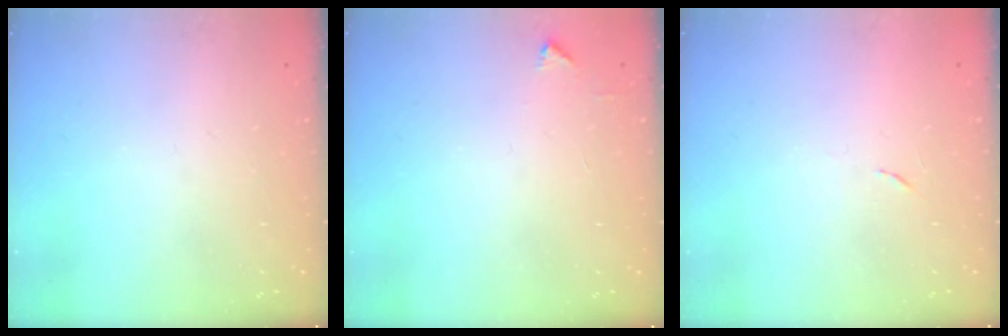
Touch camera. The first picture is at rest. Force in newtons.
{"total": 2.1, "press": 2.1, "slide": 0.3}
{"total": 3.5, "press": 3.3, "slide": 1.2}